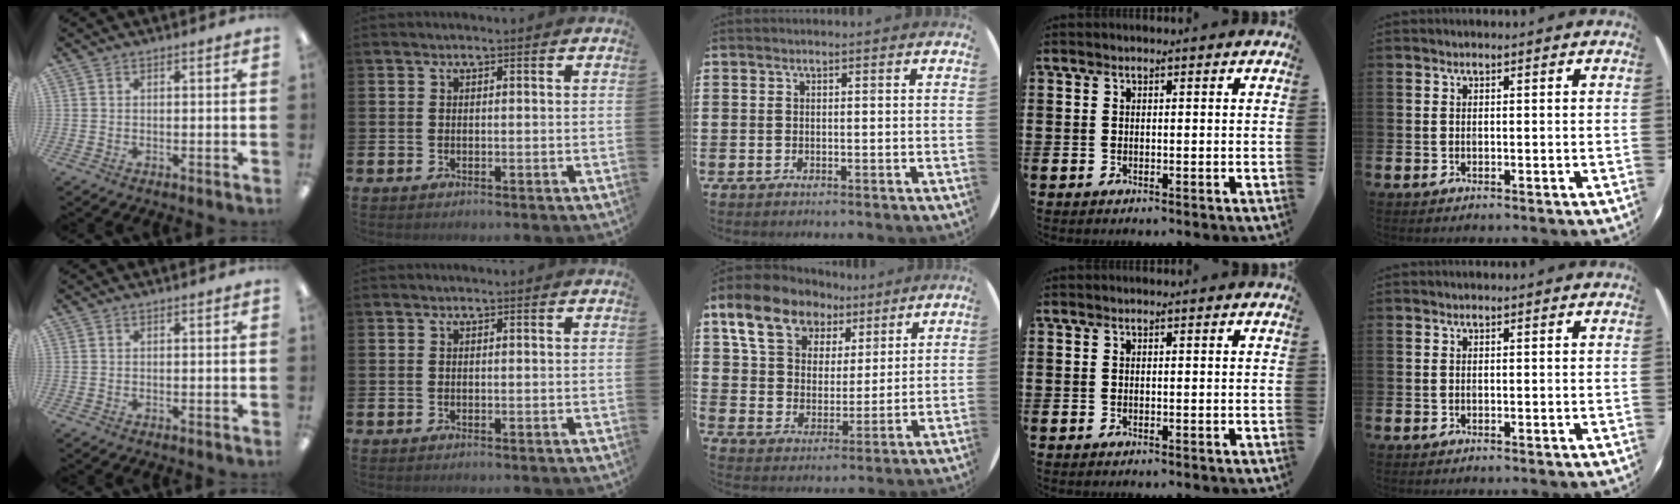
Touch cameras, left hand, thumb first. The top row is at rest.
{"middle": {"total": 11.6, "force": [8.4, 6.9, 4.2], "torque": [-0.109, -0.016, 0.158]}}